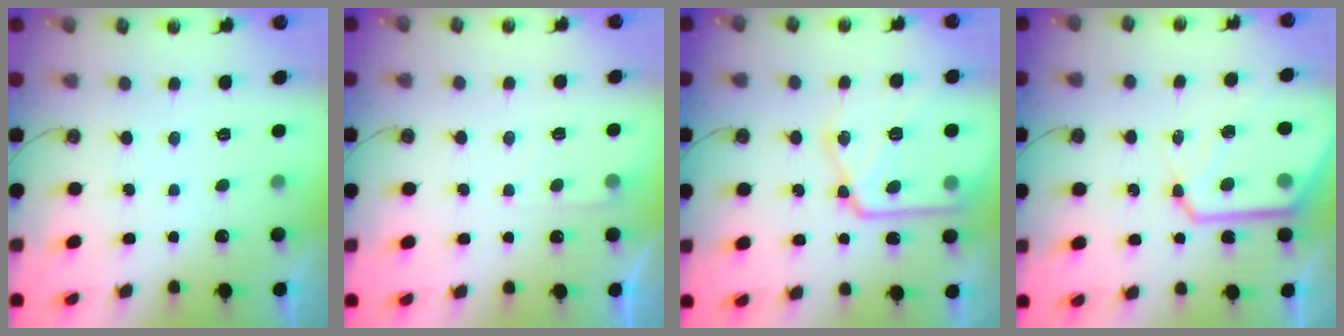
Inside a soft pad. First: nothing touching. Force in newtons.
{"total": 3.8, "press": 3.8, "slide": 0.4}
{"total": 19.0, "press": 19.0, "slide": 1.6}
{"total": 15.7, "press": 15.7, "slide": 1.5}